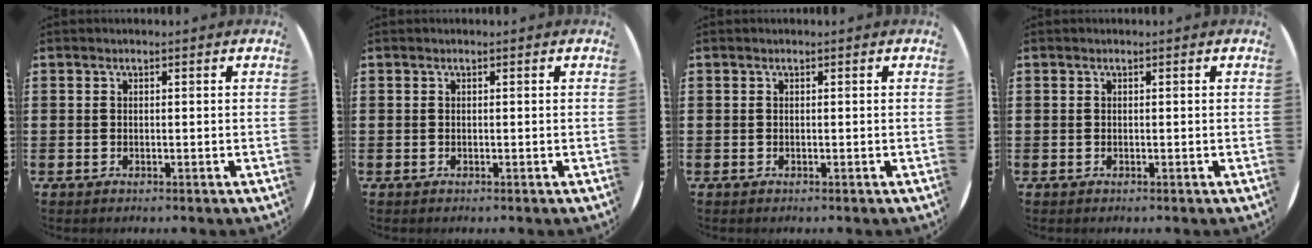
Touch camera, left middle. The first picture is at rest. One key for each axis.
{"total": 0.0}
{"total": 0.0}
{"total": 0.0}